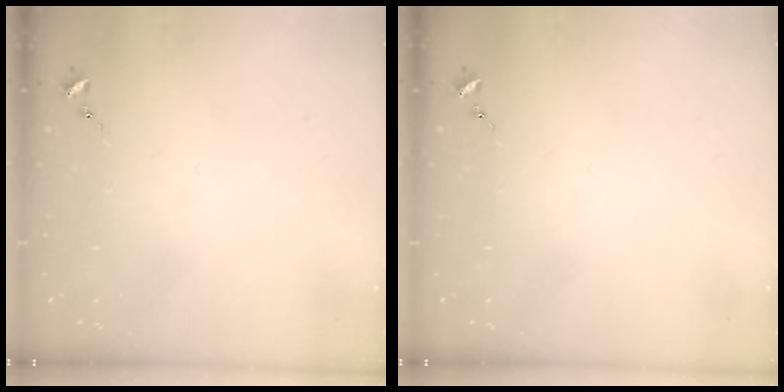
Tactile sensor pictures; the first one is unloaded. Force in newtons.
{"total": 0.0}